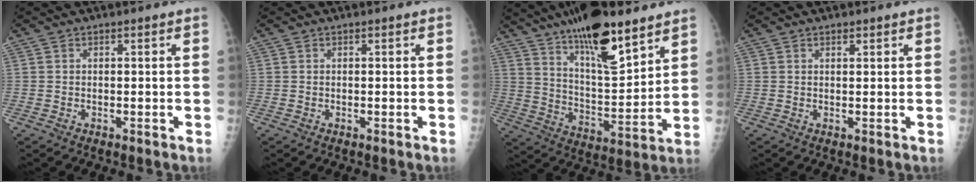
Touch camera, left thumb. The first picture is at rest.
{"total": 0.0}
{"total": 19.3, "force": [13.0, 5.9, 13.0], "torque": [-0.194, -0.070, 0.224]}
{"total": 1.0, "force": [0.7, 0.5, 0.5], "torque": [-0.004, -0.004, 0.010]}